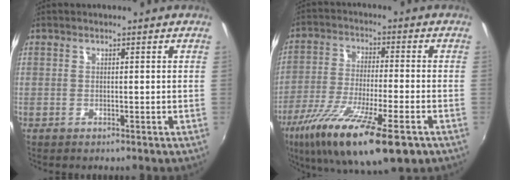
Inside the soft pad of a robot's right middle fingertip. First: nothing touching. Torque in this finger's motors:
{"motor_torque": [1.25, -0.90, 0.42, 0.21]}